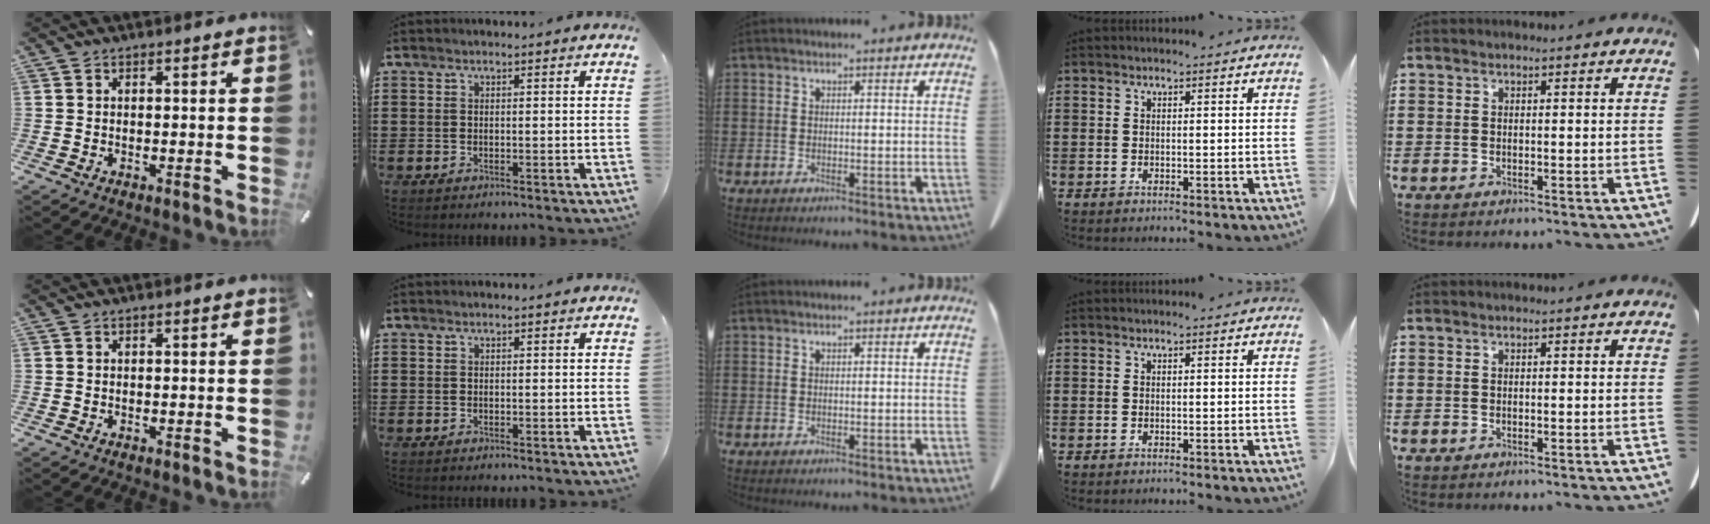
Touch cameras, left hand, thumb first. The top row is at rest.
{}